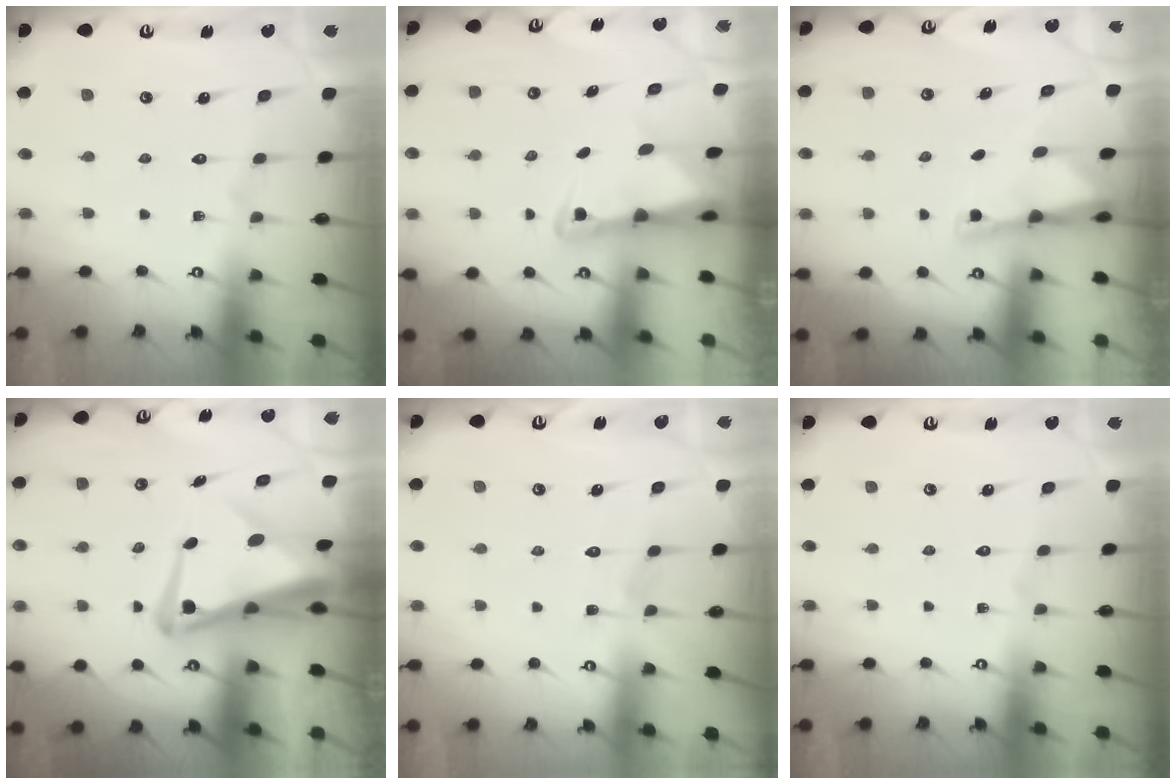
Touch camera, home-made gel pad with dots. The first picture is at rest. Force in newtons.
{"total": 2.8, "press": 2.8, "slide": 0.6}
{"total": 2.9, "press": 2.8, "slide": 0.5}
{"total": 9.2, "press": 9.0, "slide": 2.0}
{"total": 3.1, "press": 3.1, "slide": 0.4}
{"total": 0.0}